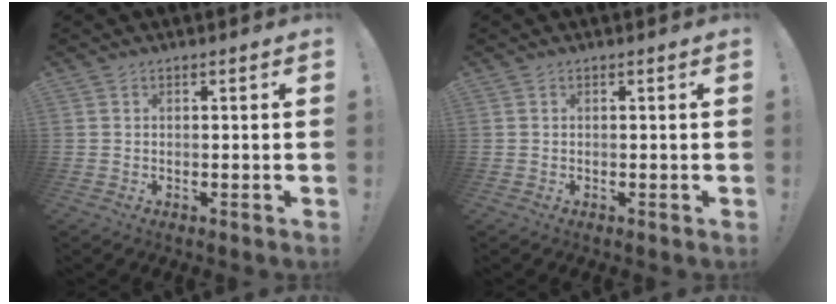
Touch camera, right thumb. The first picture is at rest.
{"total": 0.0}